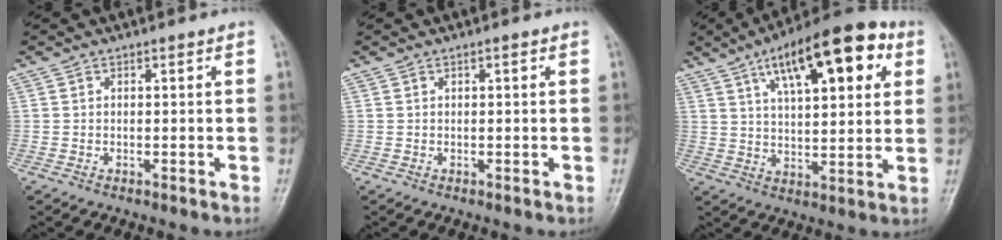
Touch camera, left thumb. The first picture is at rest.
{"total": 0.6, "force": [0.2, 0.1, 0.5], "torque": [-0.009, 0.001, 0.003]}
{"total": 19.4, "force": [8.4, 7.5, 15.8], "torque": [-0.208, -0.006, 0.128]}